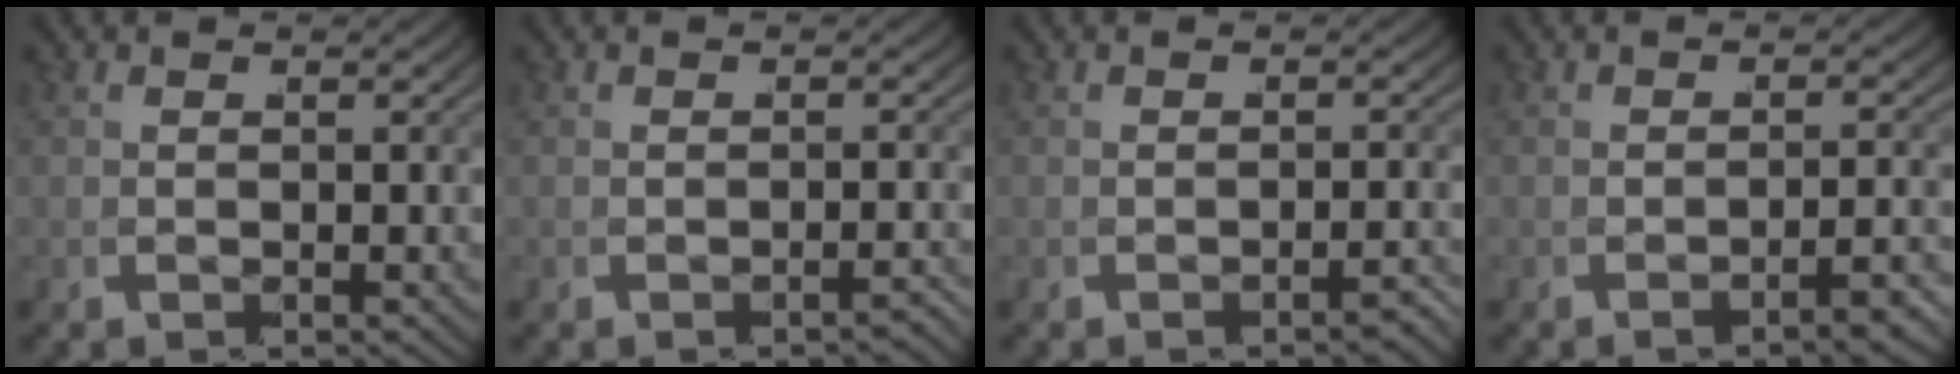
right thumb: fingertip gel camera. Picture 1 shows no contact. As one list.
[{"total": 1.3, "force": [-1.3, -0.2, -0.1], "torque": [-0.019, -0.007, -0.017]}, {"total": 1.5, "force": [-1.4, -0.7, -0.1], "torque": [-0.014, -0.004, -0.020]}, {"total": 2.2, "force": [-1.8, -1.0, 0.7], "torque": [-0.023, 0.001, -0.030]}]